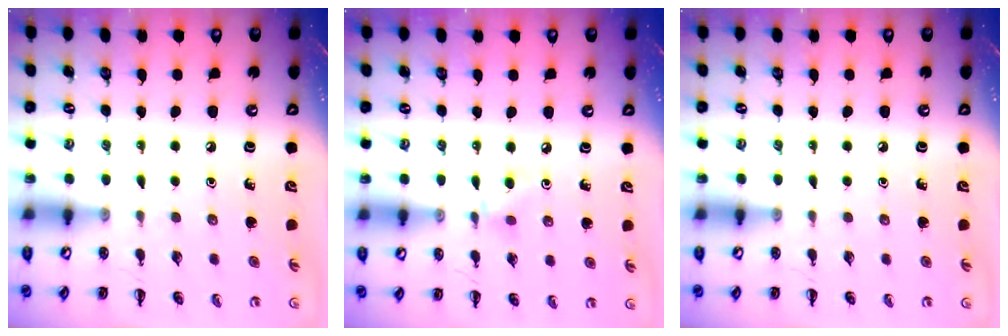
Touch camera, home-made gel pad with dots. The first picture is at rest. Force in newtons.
{"total": 3.6, "press": 3.3, "slide": 1.3}
{"total": 0.0}